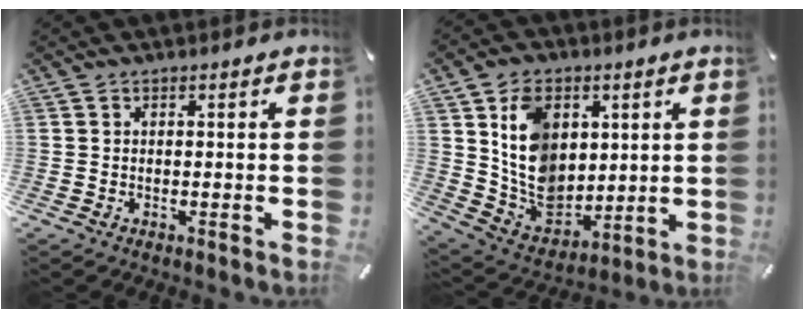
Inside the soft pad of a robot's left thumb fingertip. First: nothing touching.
{"total": 13.5, "force": [3.4, 11.0, 7.1], "torque": [-0.149, -0.011, 0.069]}